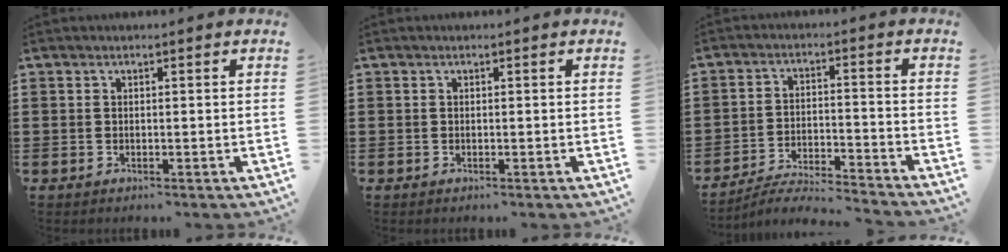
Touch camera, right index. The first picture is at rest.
{"total": 0.0}
{"total": 5.1, "force": [-5.0, -0.1, 1.1], "torque": [-0.029, -0.004, -0.103]}